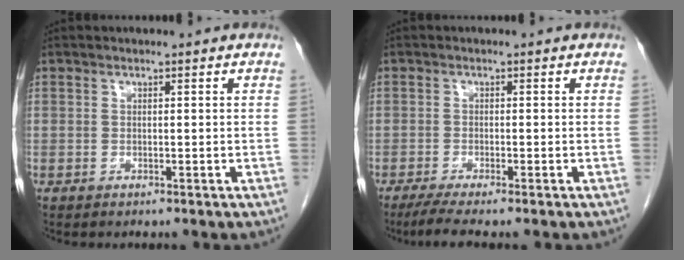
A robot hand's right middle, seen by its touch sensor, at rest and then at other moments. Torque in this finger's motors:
{"motor_torque": [0.55, -0.44, 0.08, 0.02]}